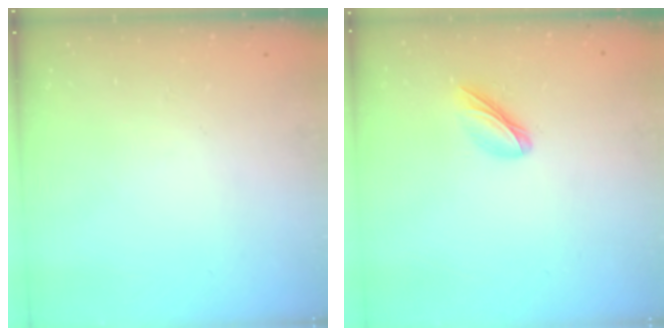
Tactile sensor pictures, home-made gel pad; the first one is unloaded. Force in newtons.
{"total": 6.1, "press": 6.0, "slide": 0.7}